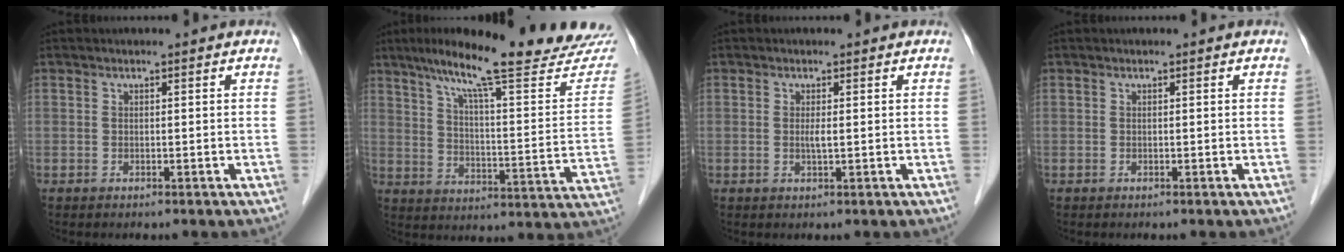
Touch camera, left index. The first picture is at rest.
{"total": 26.2, "force": [22.2, 2.0, 13.8], "torque": [-0.207, -0.041, 0.294]}
{"total": 1.1, "force": [0.1, 0.1, 1.1], "torque": [-0.027, -0.002, 0.002]}
{"total": 0.0}